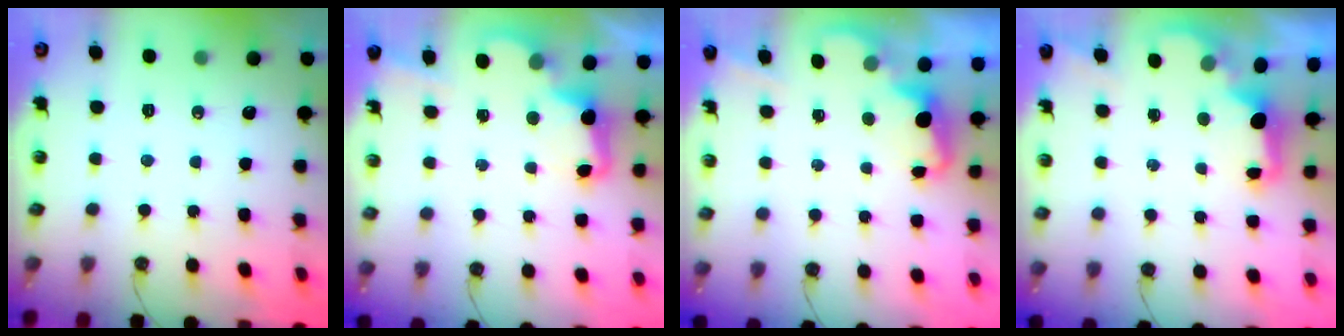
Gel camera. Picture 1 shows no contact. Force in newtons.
{"total": 3.4, "press": 3.3, "slide": 0.5}
{"total": 2.3, "press": 2.2, "slide": 0.6}
{"total": 2.3, "press": 2.1, "slide": 0.7}